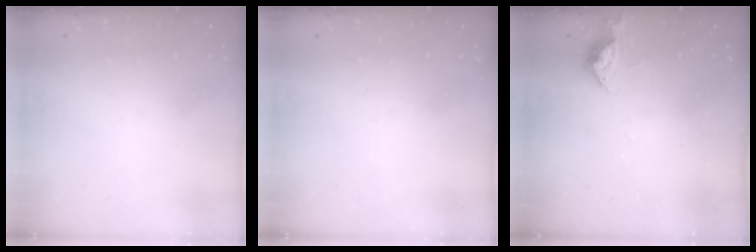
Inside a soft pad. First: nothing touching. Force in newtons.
{"total": 0.0}
{"total": 6.6, "press": 6.5, "slide": 0.8}